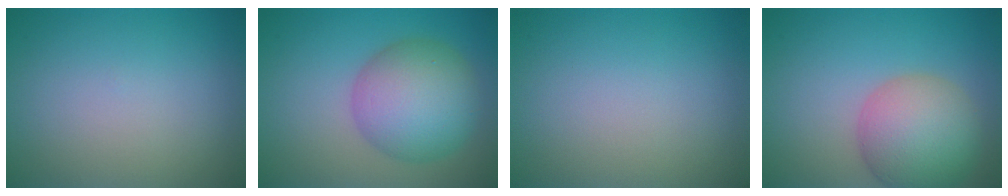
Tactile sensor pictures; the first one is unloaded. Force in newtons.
{"total": 7.9, "press": 7.8, "slide": 0.2}
{"total": 0.0}
{"total": 7.3, "press": 7.3, "slide": 0.4}